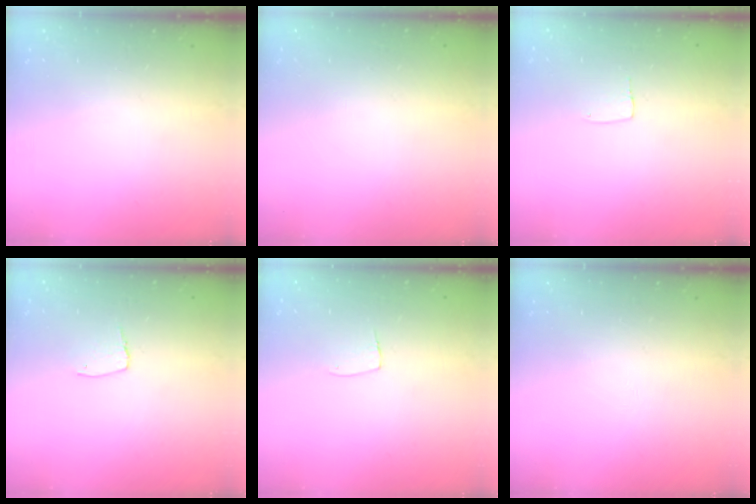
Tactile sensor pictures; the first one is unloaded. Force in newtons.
{"total": 0.0}
{"total": 3.7, "press": 3.7, "slide": 0.1}
{"total": 5.4, "press": 5.3, "slide": 0.5}
{"total": 5.4, "press": 5.4, "slide": 0.3}
{"total": 0.0}